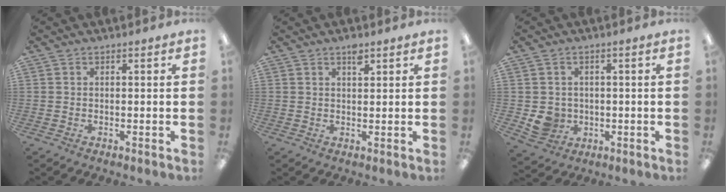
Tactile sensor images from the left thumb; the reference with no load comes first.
{"total": 2.4, "force": [1.7, 1.0, 1.3], "torque": [-0.013, -0.007, 0.027]}
{"total": 5.4, "force": [-0.3, 5.2, 1.5], "torque": [-0.024, 0.008, -0.001]}